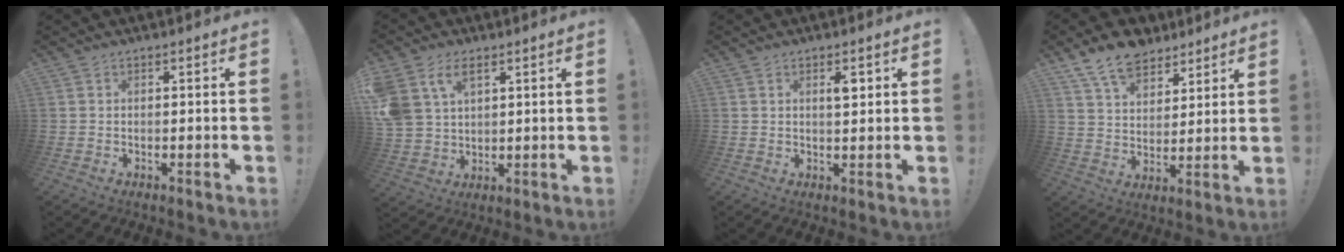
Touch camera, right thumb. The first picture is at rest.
{"total": 9.9, "force": [5.4, 6.4, 5.3], "torque": [-0.114, -0.020, 0.108]}
{"total": 3.1, "force": [1.3, 1.1, 2.6], "torque": [-0.025, -0.009, 0.015]}
{"total": 12.0, "force": [8.8, 6.8, 4.6], "torque": [-0.079, -0.053, 0.168]}